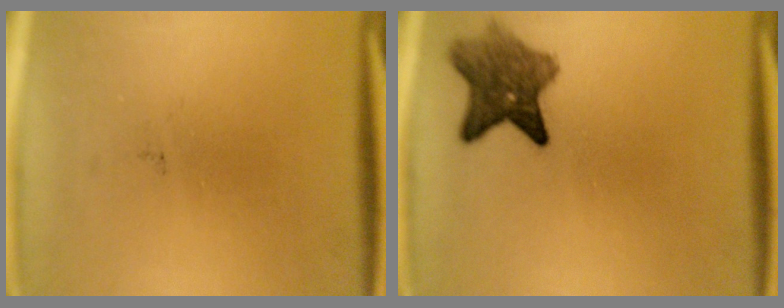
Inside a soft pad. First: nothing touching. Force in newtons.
{"total": 6.7}